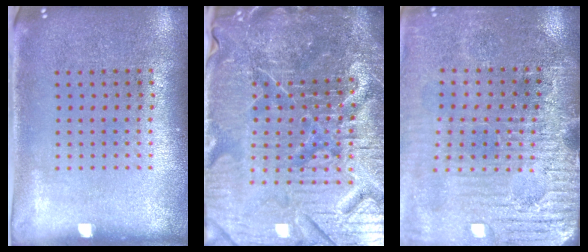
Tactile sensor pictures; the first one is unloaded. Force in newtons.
{"total": 7.1, "press": 6.3, "slide": 3.2}
{"total": 3.6, "press": 3.5, "slide": 0.5}